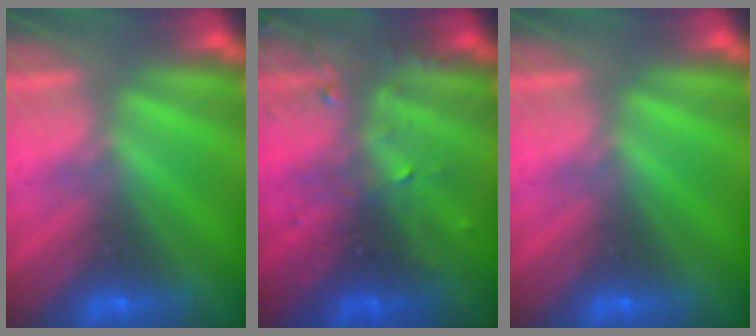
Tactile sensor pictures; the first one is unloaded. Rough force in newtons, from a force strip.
{"total": 3.3}
{"total": 0.0}